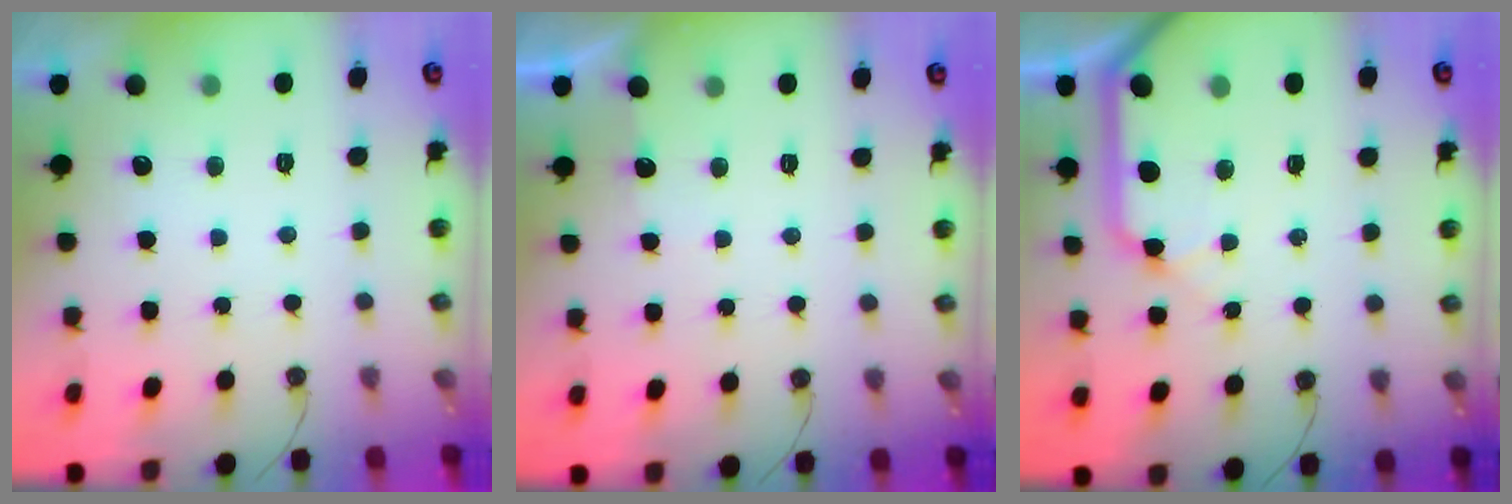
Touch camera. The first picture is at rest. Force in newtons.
{"total": 2.2, "press": 2.2, "slide": 0.3}
{"total": 11.3, "press": 11.2, "slide": 1.7}